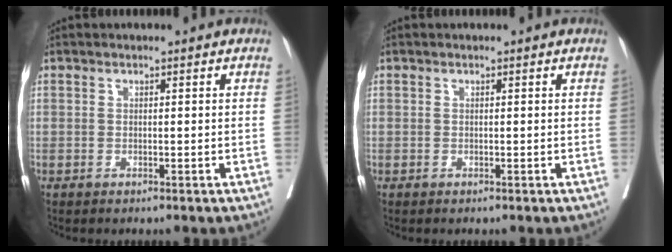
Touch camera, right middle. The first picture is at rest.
{"total": 0.0}